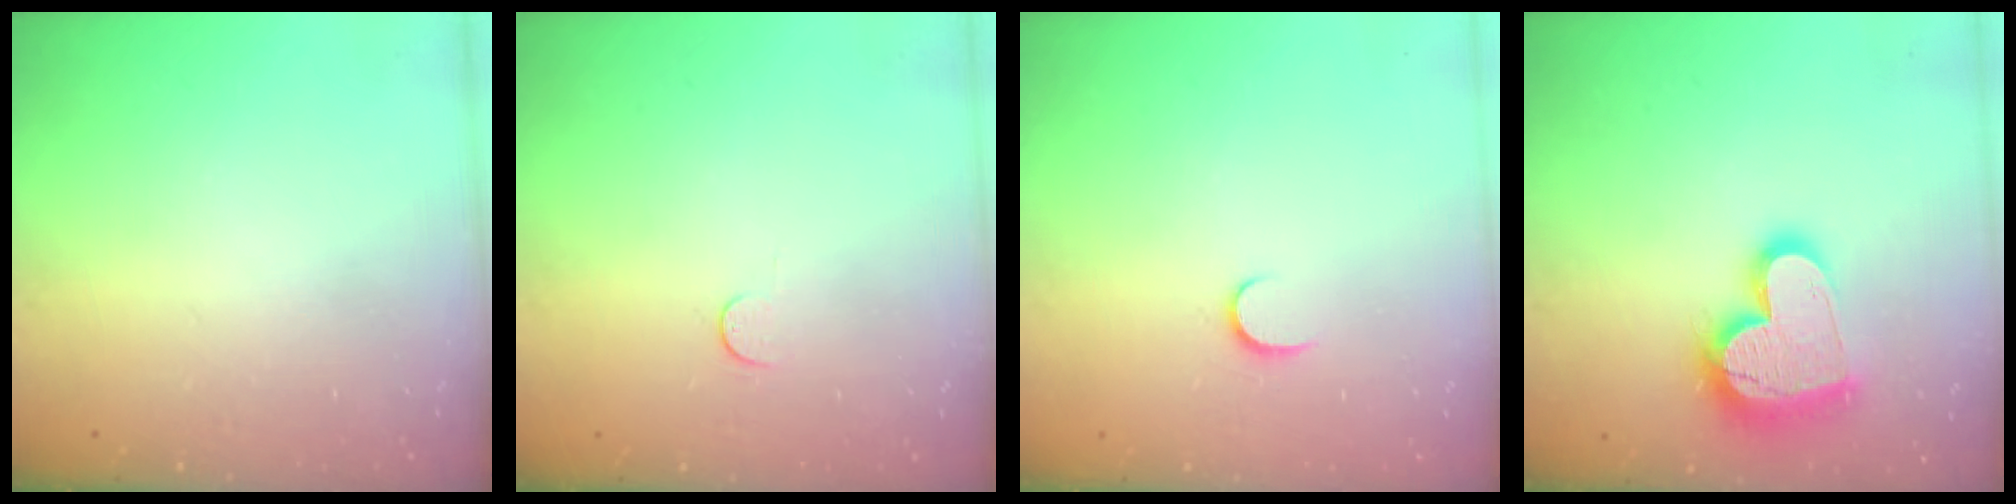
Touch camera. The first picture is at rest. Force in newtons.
{"total": 2.8, "press": 2.8, "slide": 0.4}
{"total": 3.8, "press": 3.8, "slide": 0.4}
{"total": 18.1, "press": 18.0, "slide": 1.5}